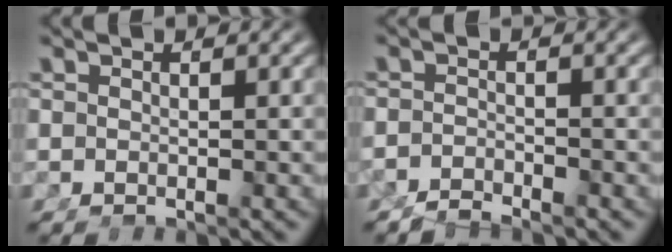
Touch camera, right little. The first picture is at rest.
{"total": 2.4, "force": [-2.4, 0.4, 0.0], "torque": [0.003, -0.013, -0.040]}